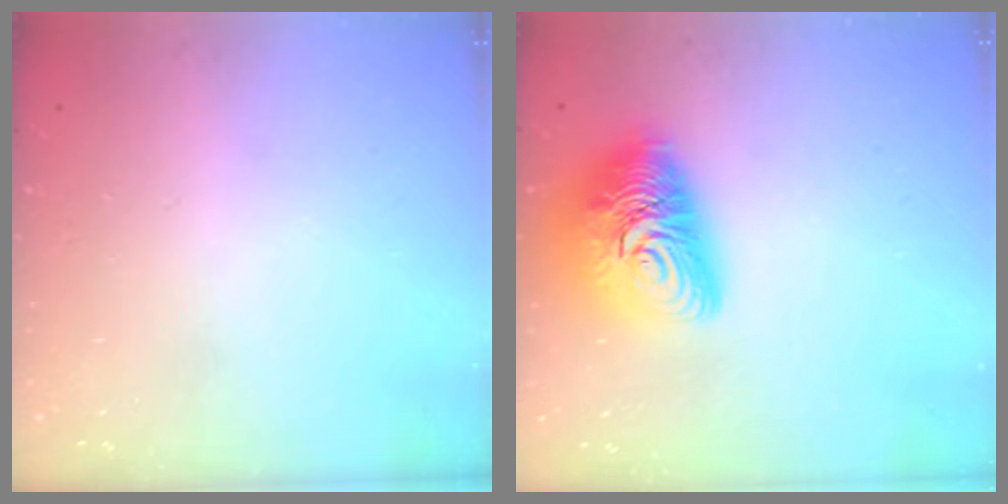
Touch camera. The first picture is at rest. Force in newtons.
{"total": 17.9, "press": 17.8, "slide": 1.3}